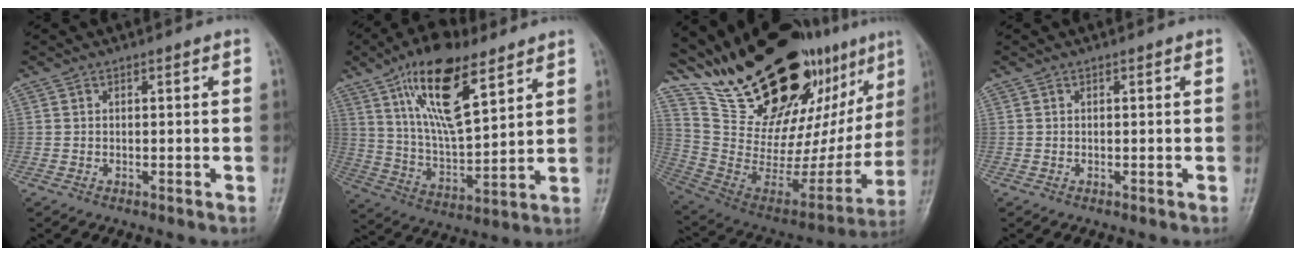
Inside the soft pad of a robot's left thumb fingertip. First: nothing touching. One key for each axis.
{"total": 17.6, "fx": 9.4, "fy": 6.7, "fz": 13.2, "tx": -0.212, "ty": -0.040, "tz": 0.174}
{"total": 33.4, "fx": 22.6, "fy": 13.0, "fz": 20.9, "tx": -0.287, "ty": -0.086, "tz": 0.373}
{"total": 0.0}